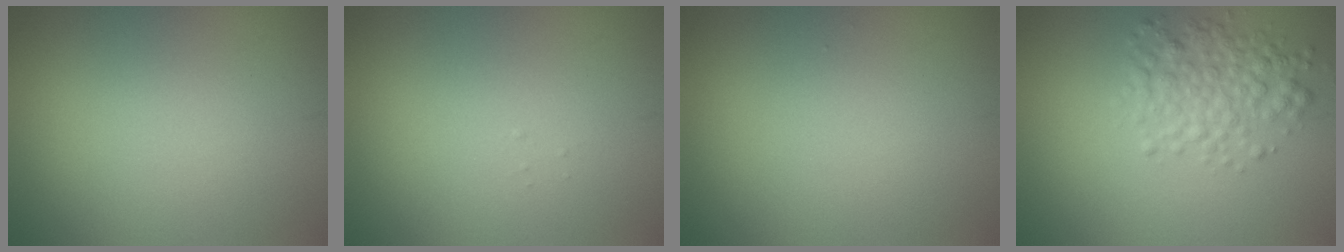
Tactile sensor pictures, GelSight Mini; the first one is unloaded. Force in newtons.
{"total": 0.0}
{"total": 0.0}
{"total": 3.8, "press": 3.8, "slide": 0.1}